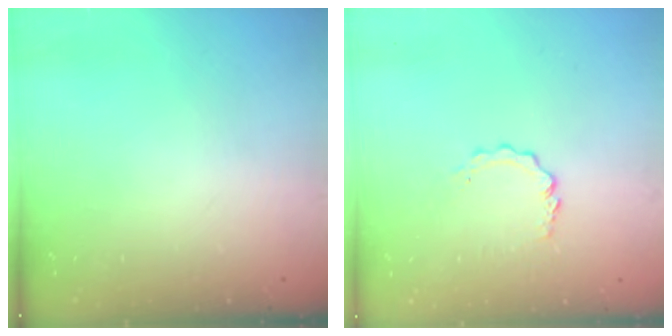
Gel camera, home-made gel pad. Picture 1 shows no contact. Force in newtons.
{"total": 4.0, "press": 4.0, "slide": 0.4}